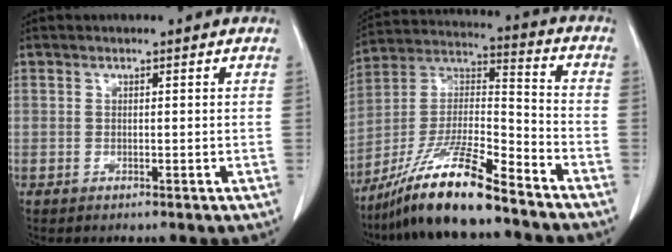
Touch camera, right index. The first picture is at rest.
{"total": 17.1, "force": [-12.8, 2.0, 11.3], "torque": [-0.232, -0.012, -0.232]}